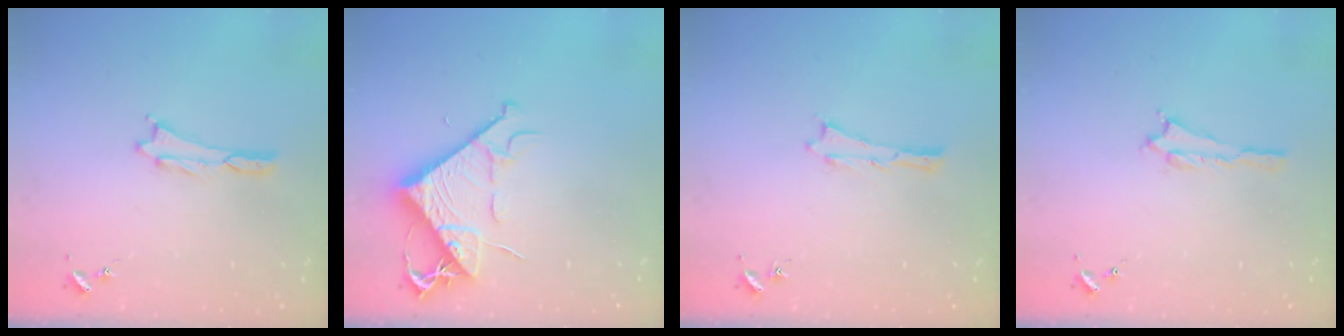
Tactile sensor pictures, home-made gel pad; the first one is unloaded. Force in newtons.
{"total": 8.5, "press": 8.4, "slide": 1.1}
{"total": 0.0}
{"total": 0.6, "press": 0.6, "slide": 0.2}